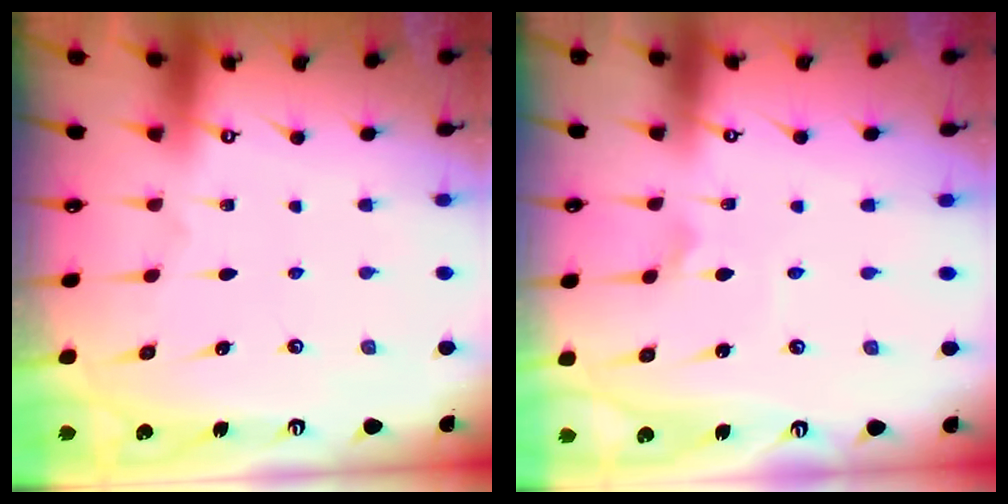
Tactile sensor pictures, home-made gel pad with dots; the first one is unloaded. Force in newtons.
{"total": 2.5, "press": 2.4, "slide": 0.5}